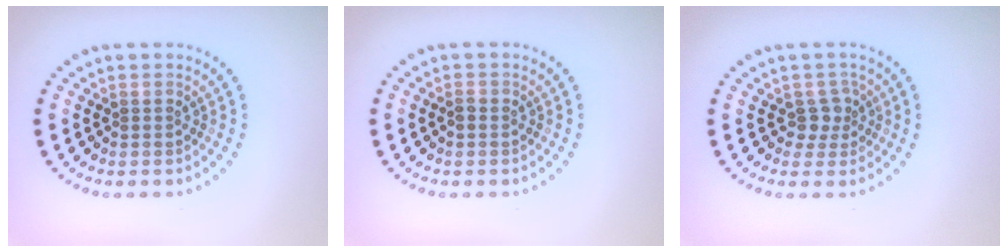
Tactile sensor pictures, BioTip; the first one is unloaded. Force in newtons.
{"total": 0.7, "press": 0.7, "slide": 0.1}
{"total": 1.9, "press": 1.4, "slide": 1.3}